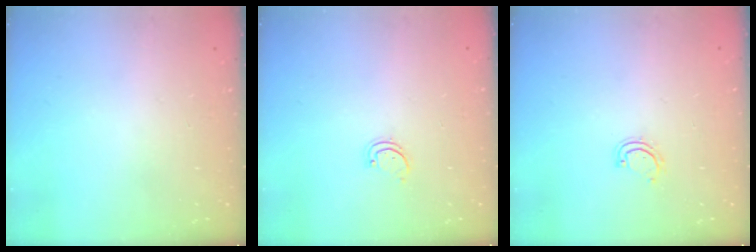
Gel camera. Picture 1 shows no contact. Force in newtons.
{"total": 1.7, "press": 1.7, "slide": 0.3}
{"total": 3.3, "press": 3.3, "slide": 0.2}